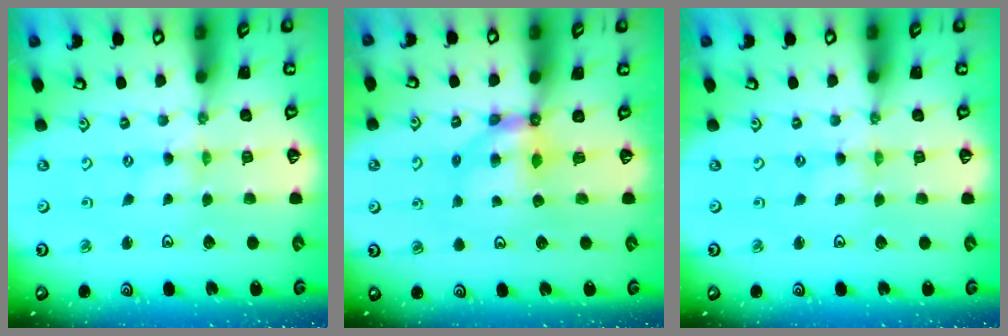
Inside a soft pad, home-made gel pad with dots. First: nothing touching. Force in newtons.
{"total": 6.2, "press": 6.1, "slide": 0.7}
{"total": 0.0}